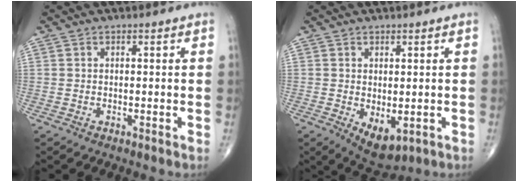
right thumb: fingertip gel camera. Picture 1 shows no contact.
{"total": 5.6, "force": [-1.2, 3.0, 4.5], "torque": [-0.059, -0.009, -0.003]}